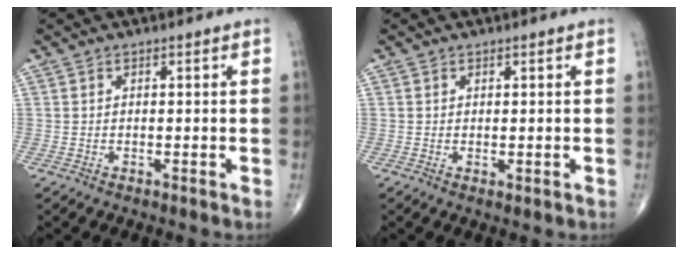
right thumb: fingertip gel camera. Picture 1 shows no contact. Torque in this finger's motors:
{"motor_torque": [-0.35, 0.07, 0.03, 0.06, -0.02]}